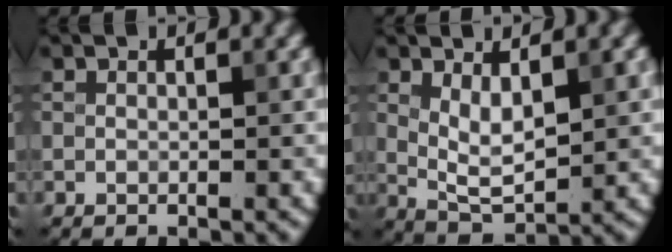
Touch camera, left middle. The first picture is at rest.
{"total": 3.6, "force": [1.1, 1.5, 3.1], "torque": [-0.065, -0.008, 0.025]}